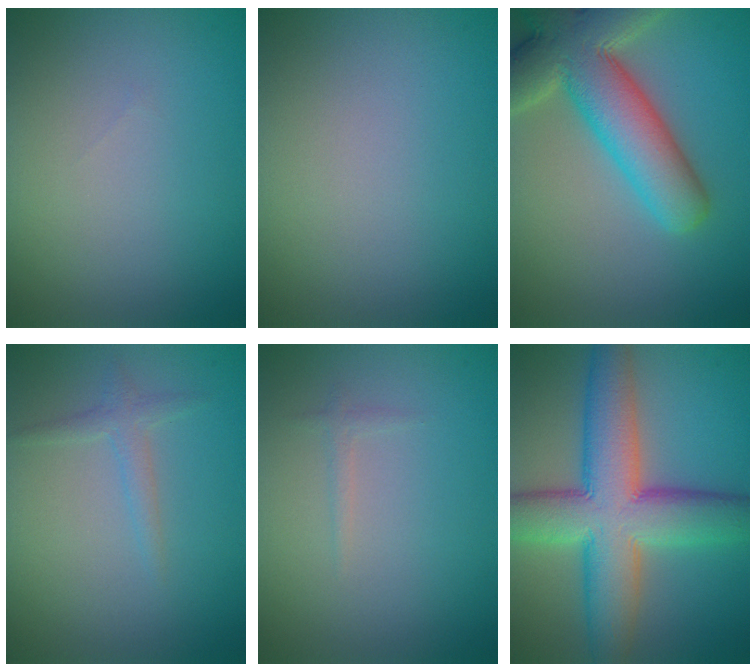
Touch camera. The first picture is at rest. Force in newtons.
{"total": 0.0}
{"total": 10.7, "press": 10.6, "slide": 1.1}
{"total": 1.5, "press": 1.5, "slide": 0.1}
{"total": 0.7, "press": 0.7, "slide": 0.1}
{"total": 11.2, "press": 11.2, "slide": 0.4}